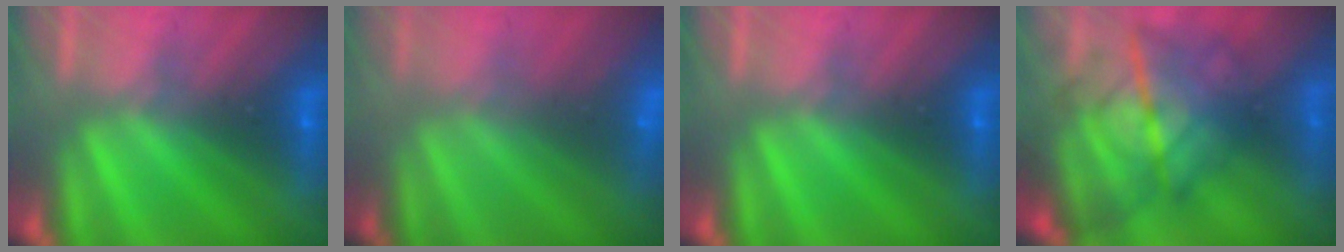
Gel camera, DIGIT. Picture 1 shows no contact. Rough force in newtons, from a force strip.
{"total": 3.0}
{"total": 0.0}
{"total": 11.5}